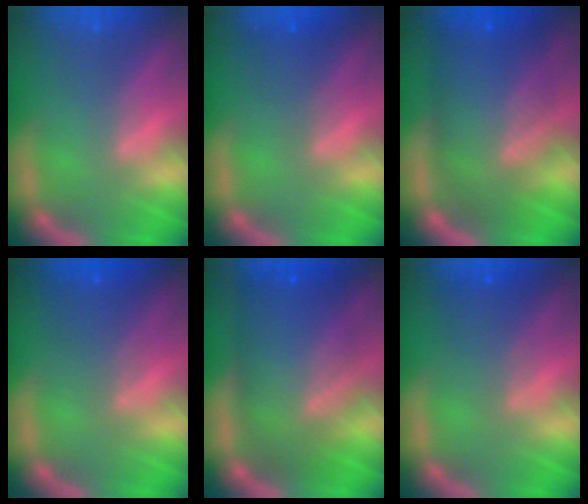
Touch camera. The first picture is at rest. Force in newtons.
{"total": 2.0}
{"total": 9.5}
{"total": 3.0}
{"total": 9.5}
{"total": 2.9}